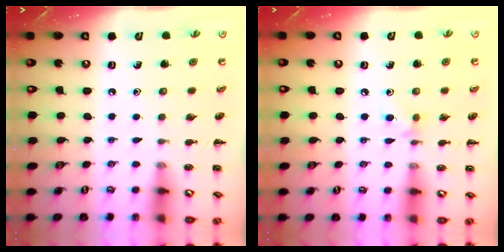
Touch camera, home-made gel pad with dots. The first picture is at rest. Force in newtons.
{"total": 5.3, "press": 5.0, "slide": 1.5}